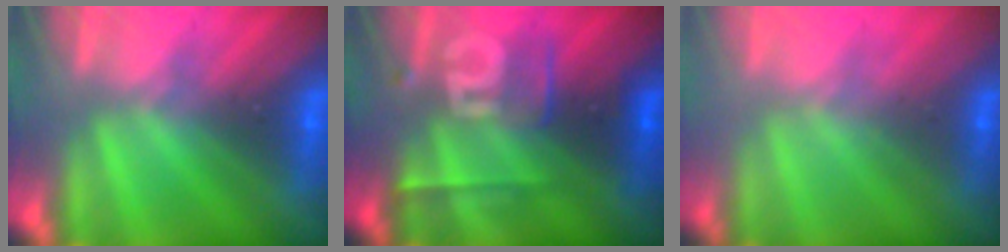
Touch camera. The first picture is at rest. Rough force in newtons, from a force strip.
{"total": 2.4}
{"total": 2.2}